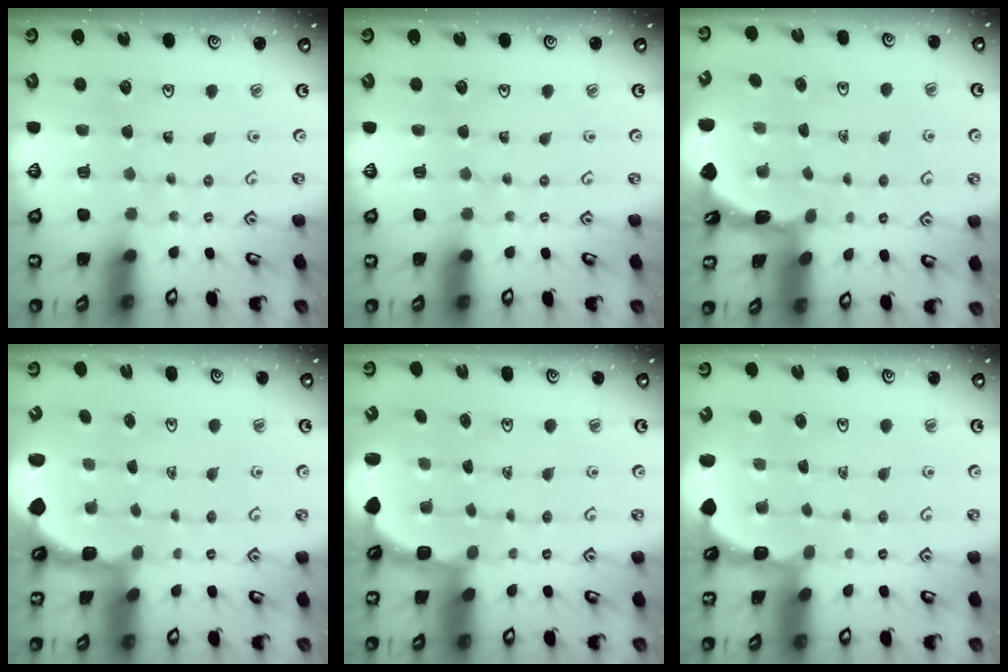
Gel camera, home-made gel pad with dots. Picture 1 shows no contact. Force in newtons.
{"total": 0.0}
{"total": 1.7, "press": 1.6, "slide": 0.1}
{"total": 1.7, "press": 1.6, "slide": 0.5}
{"total": 2.8, "press": 2.5, "slide": 1.4}
{"total": 1.9, "press": 1.9, "slide": 0.2}